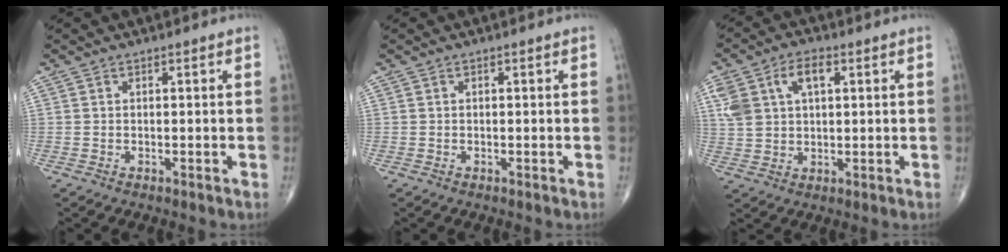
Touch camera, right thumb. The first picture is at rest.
{"total": 0.0}
{"total": 9.4, "force": [3.2, 5.6, 6.8], "torque": [-0.126, 0.012, 0.063]}